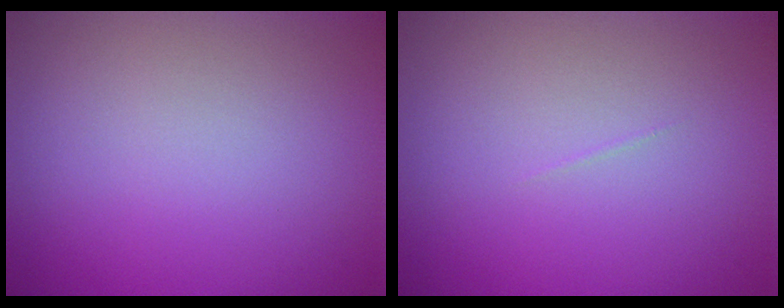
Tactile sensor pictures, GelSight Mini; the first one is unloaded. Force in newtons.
{"total": 0.0}